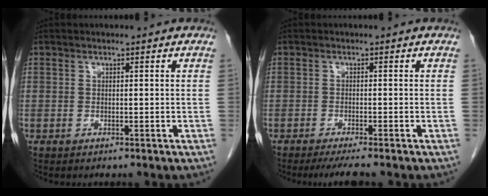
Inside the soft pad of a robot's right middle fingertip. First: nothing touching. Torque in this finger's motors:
{"motor_torque": [0.14, 0.10, 0.01, 0.02]}